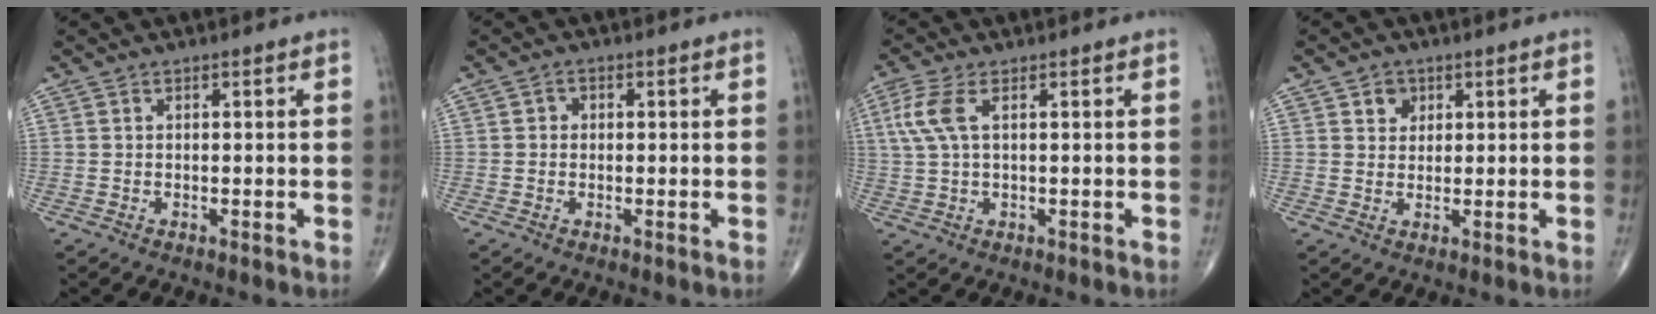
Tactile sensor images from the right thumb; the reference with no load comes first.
{"total": 1.5, "force": [0.0, 1.3, 0.6], "torque": [-0.002, 0.006, -0.003]}
{"total": 5.6, "force": [1.6, 2.2, 4.9], "torque": [-0.141, 0.013, 0.037]}
{"total": 3.2, "force": [1.5, 2.6, 1.1], "torque": [0.002, -0.007, 0.021]}